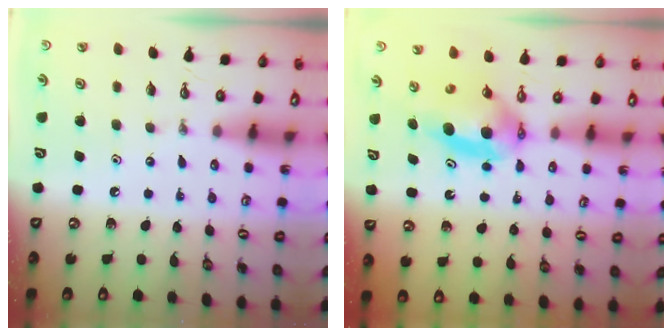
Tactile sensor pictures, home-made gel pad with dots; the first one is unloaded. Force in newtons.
{"total": 6.1, "press": 5.5, "slide": 2.6}